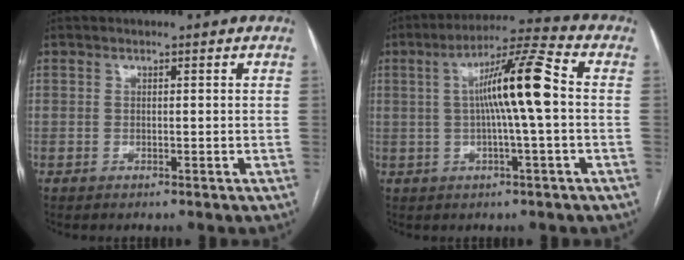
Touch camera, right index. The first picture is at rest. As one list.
[{"total": 10.9, "force": [0.6, -0.1, 10.9], "torque": [-0.189, 0.019, 0.004]}]